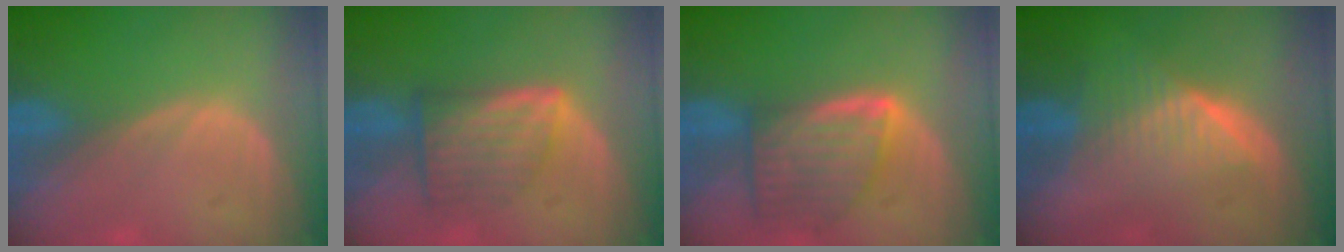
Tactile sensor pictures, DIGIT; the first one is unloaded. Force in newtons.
{"total": 7.2, "press": 6.5, "slide": 3.1}
{"total": 8.0, "press": 7.2, "slide": 3.5}
{"total": 6.4, "press": 5.8, "slide": 2.6}